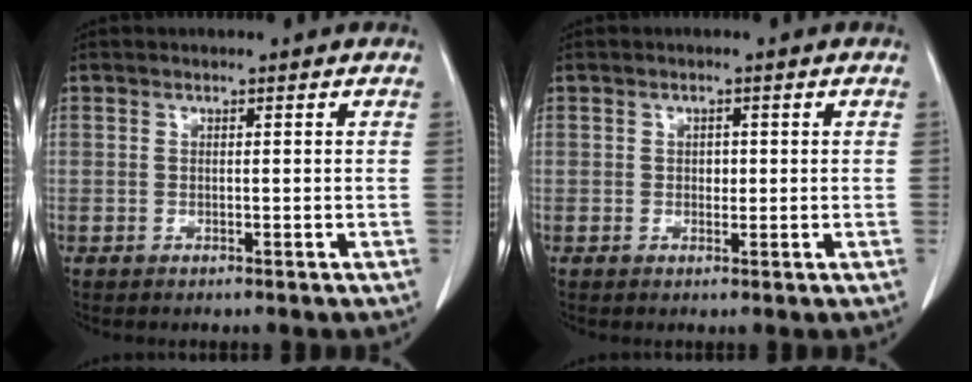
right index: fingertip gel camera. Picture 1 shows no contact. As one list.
[{"total": 1.3, "force": [0.1, 1.0, 0.8], "torque": [-0.012, 0.002, 0.001]}]